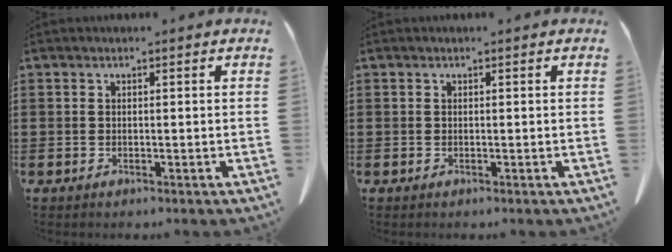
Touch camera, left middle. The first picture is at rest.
{"total": 0.0}